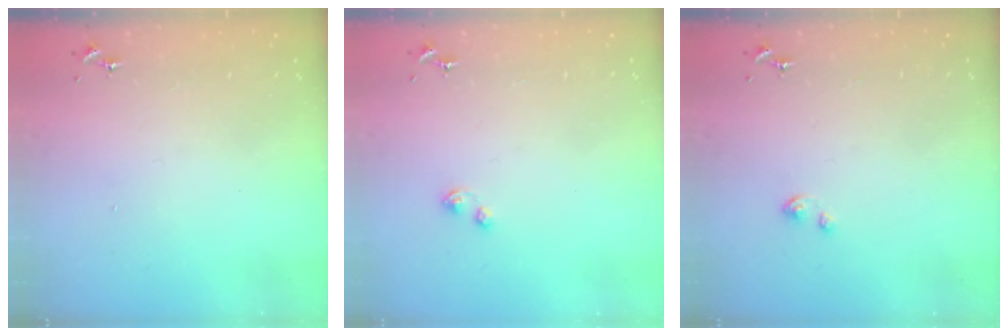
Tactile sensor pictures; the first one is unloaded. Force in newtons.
{"total": 3.4, "press": 3.4, "slide": 0.5}
{"total": 2.0, "press": 2.0, "slide": 0.4}